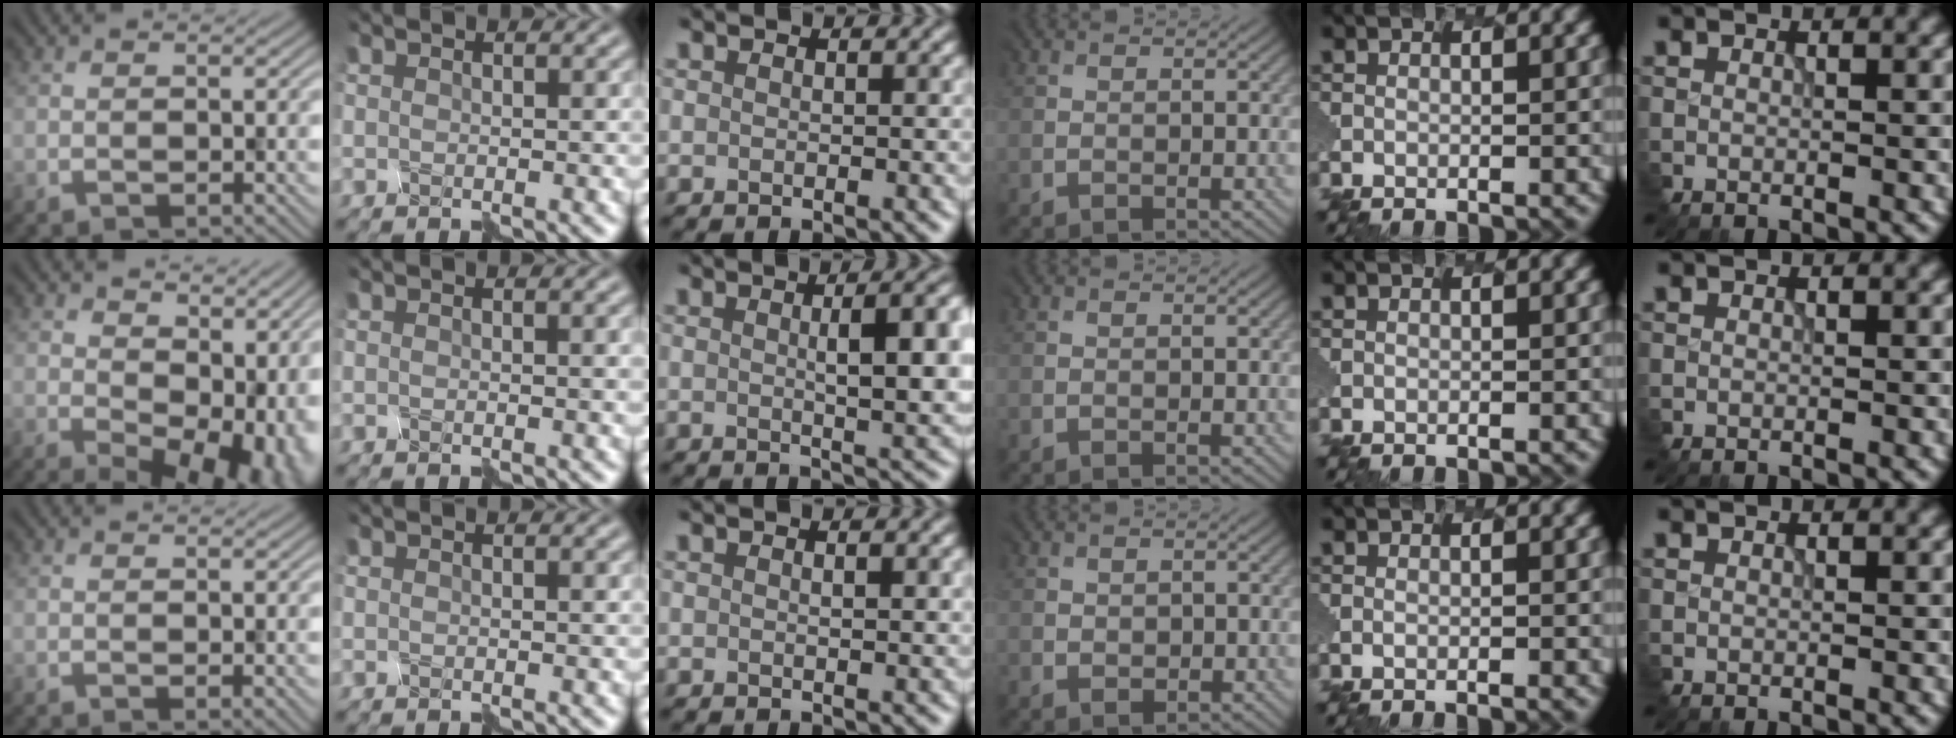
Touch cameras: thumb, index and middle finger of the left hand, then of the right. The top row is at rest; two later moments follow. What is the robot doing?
{"motion": "disassemble", "object": "spray bottle"}